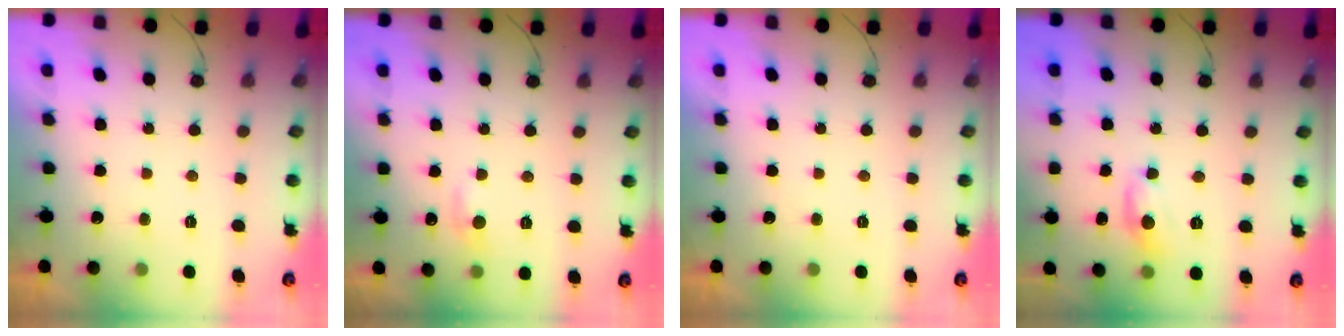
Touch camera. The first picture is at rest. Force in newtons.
{"total": 7.2, "press": 7.1, "slide": 0.8}
{"total": 0.0}
{"total": 7.5, "press": 7.4, "slide": 0.4}